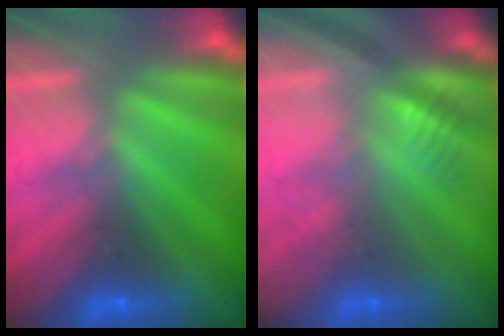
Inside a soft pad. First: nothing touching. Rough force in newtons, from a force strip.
{"total": 2.7}